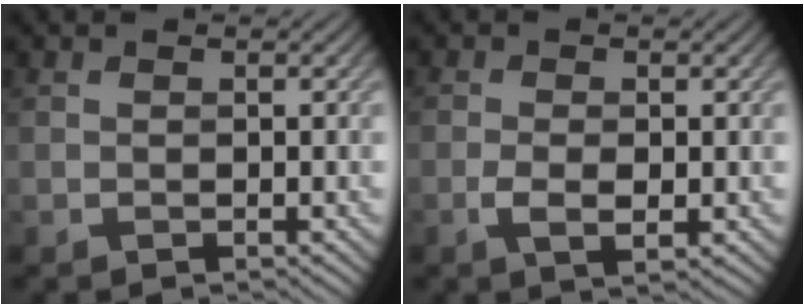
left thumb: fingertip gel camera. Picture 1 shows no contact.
{"total": 2.7, "force": [-0.7, 1.3, 2.3], "torque": [-0.049, -0.005, -0.014]}